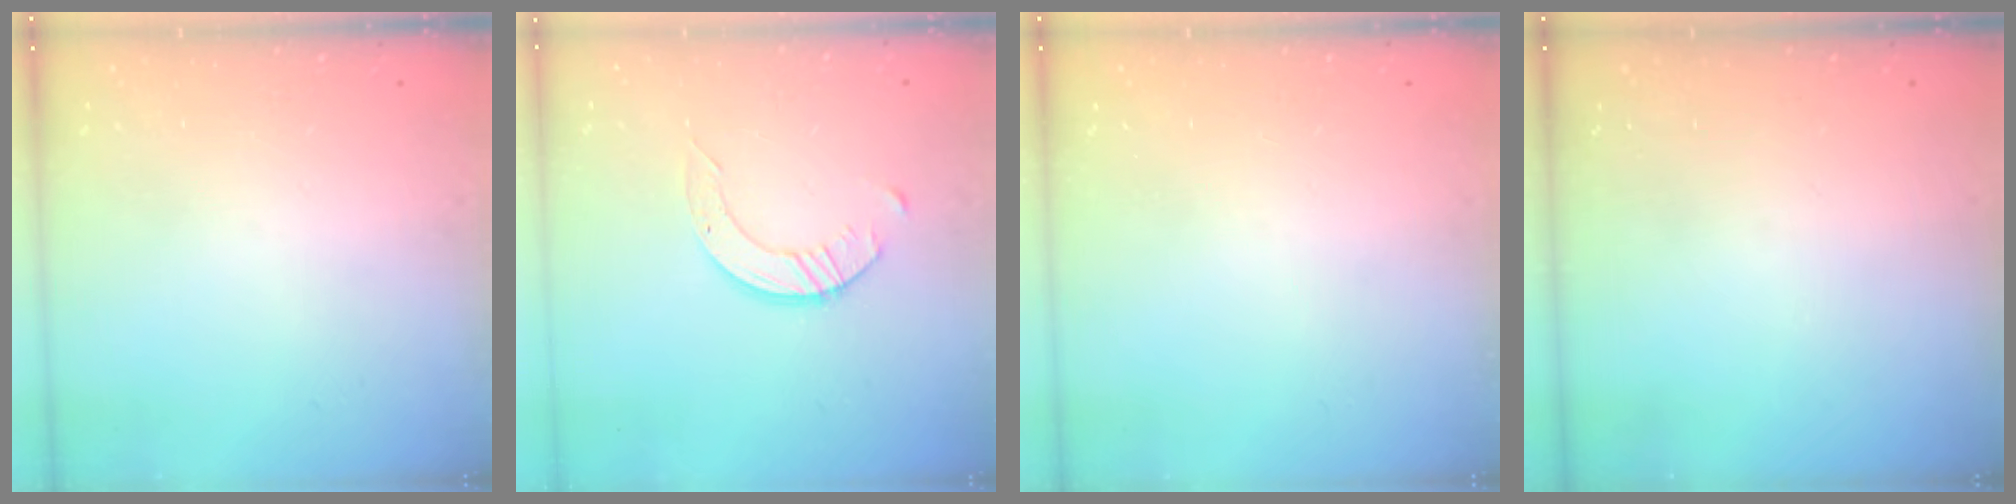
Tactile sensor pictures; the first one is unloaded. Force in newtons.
{"total": 3.2, "press": 3.2, "slide": 0.4}
{"total": 0.0}
{"total": 0.0}